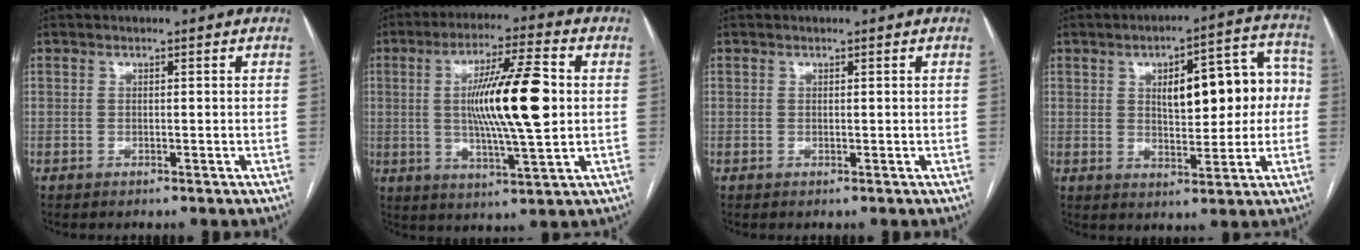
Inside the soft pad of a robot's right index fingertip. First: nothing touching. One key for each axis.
{"total": 14.4, "fx": 1.0, "fy": 1.2, "fz": 14.4, "tx": -0.250, "ty": 0.003, "tz": 0.016}
{"total": 0.0}
{"total": 13.0, "fx": 1.4, "fy": 5.0, "fz": 11.9, "tx": -0.152, "ty": 0.043, "tz": 0.028}